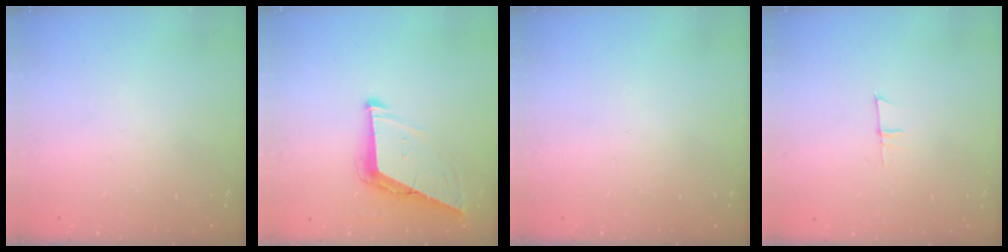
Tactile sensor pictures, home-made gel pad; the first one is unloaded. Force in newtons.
{"total": 7.8, "press": 7.8, "slide": 0.9}
{"total": 0.0}
{"total": 4.8, "press": 4.8, "slide": 0.3}